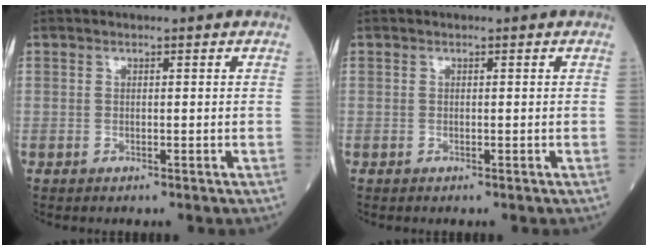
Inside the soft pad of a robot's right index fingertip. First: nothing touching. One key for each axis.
{"total": 0.0}